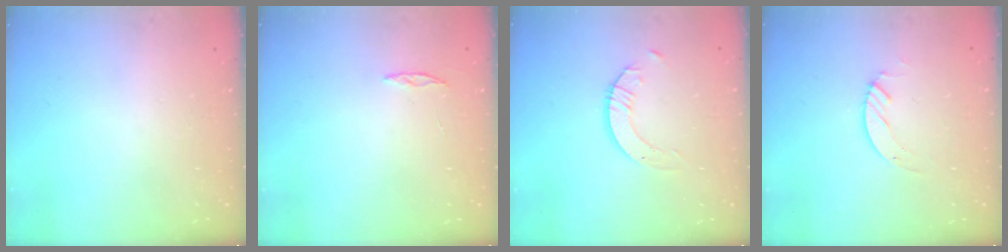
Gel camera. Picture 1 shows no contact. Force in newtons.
{"total": 2.0, "press": 2.0, "slide": 0.2}
{"total": 2.7, "press": 2.7, "slide": 0.2}
{"total": 2.1, "press": 2.1, "slide": 0.2}